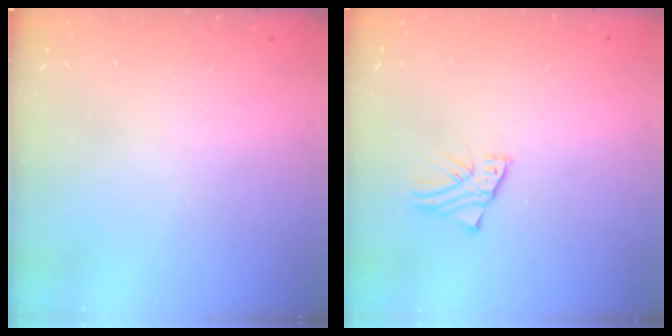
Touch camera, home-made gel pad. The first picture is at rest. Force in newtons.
{"total": 2.0, "press": 2.0, "slide": 0.1}